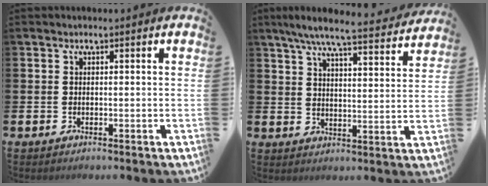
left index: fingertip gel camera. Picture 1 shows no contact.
{"total": 7.5, "force": [6.7, 0.4, 3.4], "torque": [-0.076, -0.041, 0.113]}